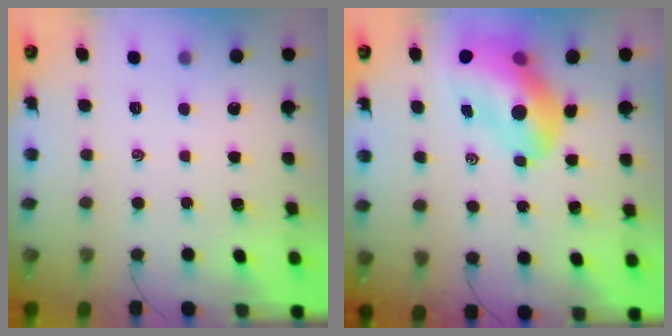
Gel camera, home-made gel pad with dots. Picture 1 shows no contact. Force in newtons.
{"total": 15.6, "press": 14.9, "slide": 4.6}